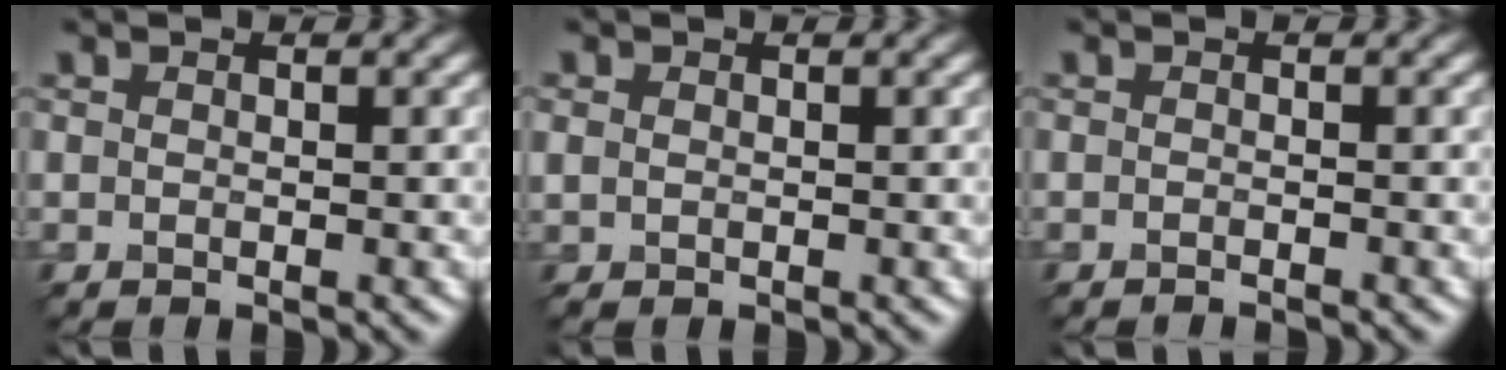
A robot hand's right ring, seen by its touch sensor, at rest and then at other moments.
{"total": 0.7, "force": [0.2, 0.6, 0.3], "torque": [-0.008, -0.001, 0.005]}
{"total": 0.8, "force": [-0.7, 0.1, 0.3], "torque": [0.000, -0.003, -0.014]}